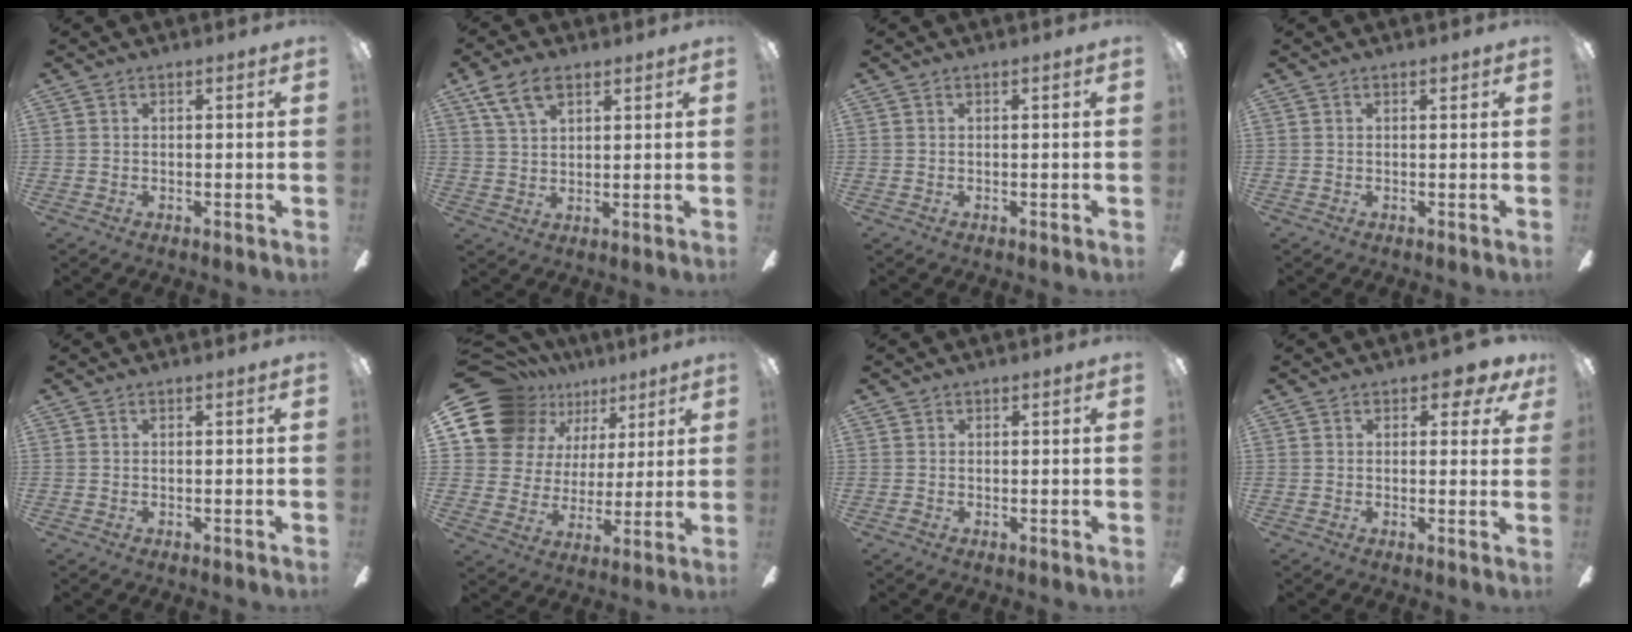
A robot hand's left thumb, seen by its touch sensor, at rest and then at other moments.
{"total": 7.9, "force": [4.8, 4.2, 4.7], "torque": [-0.094, -0.004, 0.092]}
{"total": 0.0}
{"total": 0.7, "force": [0.5, 0.4, 0.3], "torque": [-0.007, 0.003, 0.009]}
{"total": 0.0}
{"total": 16.2, "force": [9.2, 12.4, 5.0], "torque": [-0.100, -0.050, 0.183]}
{"total": 0.7, "force": [0.0, 0.6, 0.1], "torque": [-0.001, 0.004, -0.001]}
{"total": 4.0, "force": [2.3, 2.1, 2.5], "torque": [-0.019, -0.005, 0.036]}